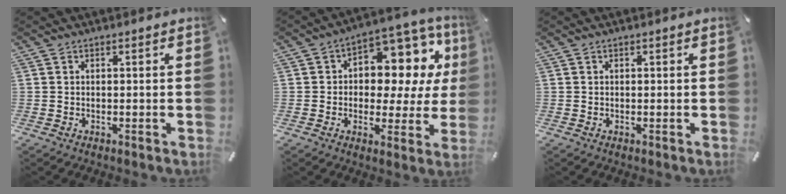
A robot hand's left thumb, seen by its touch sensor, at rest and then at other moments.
{"total": 12.0, "force": [3.9, 8.1, 8.0], "torque": [-0.102, -0.039, 0.067]}
{"total": 0.0}